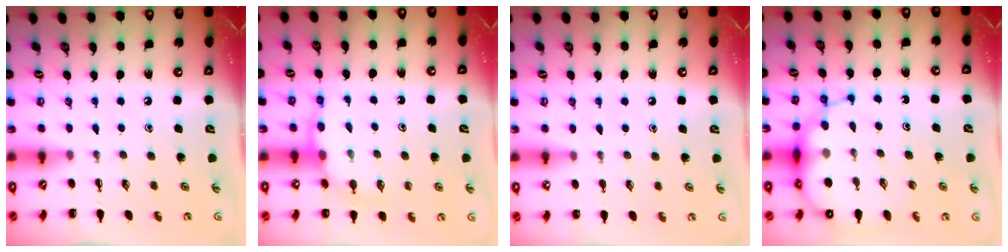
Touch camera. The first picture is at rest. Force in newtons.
{"total": 8.3, "press": 8.2, "slide": 1.6}
{"total": 5.9, "press": 5.6, "slide": 1.9}
{"total": 11.9, "press": 11.5, "slide": 3.3}